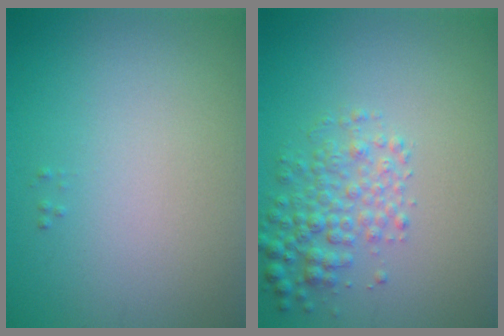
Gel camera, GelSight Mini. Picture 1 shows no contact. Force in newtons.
{"total": 3.3, "press": 3.3, "slide": 0.1}